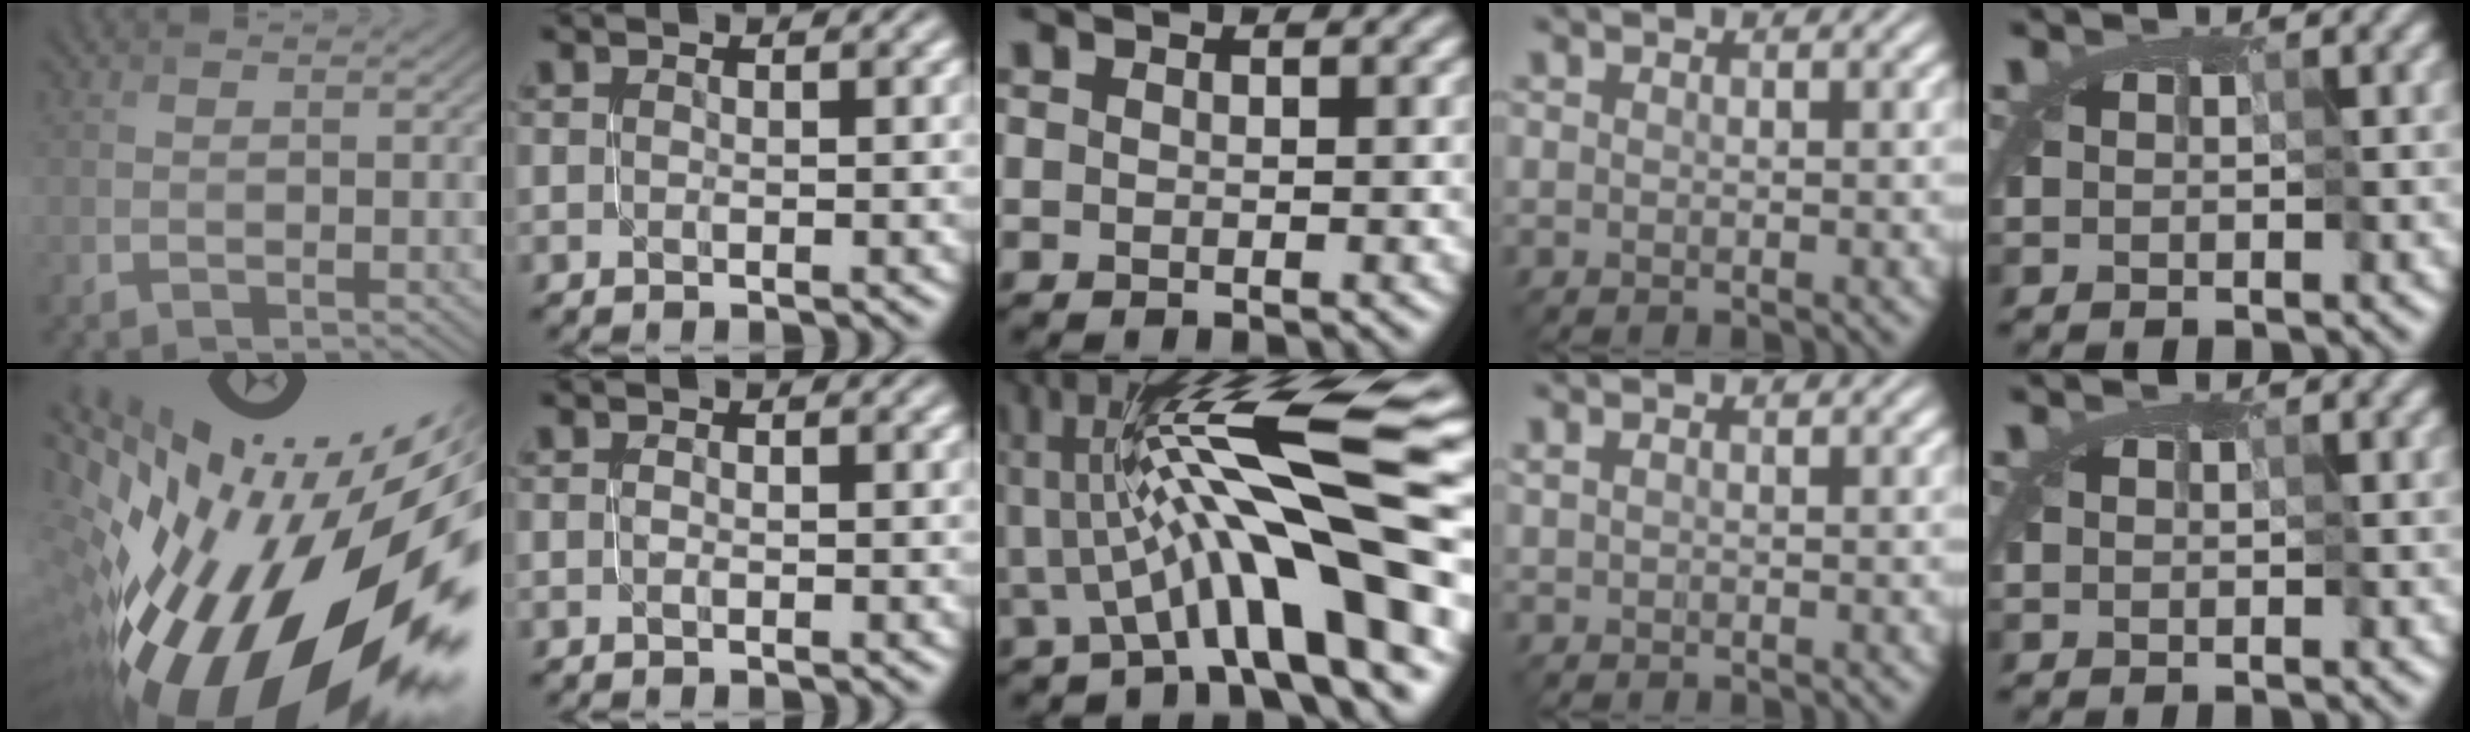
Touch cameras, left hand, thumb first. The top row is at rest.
{"thumb": {"total": 21.8, "force": [-5.1, 9.2, 19.1], "torque": [-0.306, -0.057, -0.079]}, "middle": {"total": 12.8, "force": [0.8, 2.2, 12.6], "torque": [-0.196, 0.021, 0.010]}, "ring": {"total": 0.5, "force": [0.3, 0.2, 0.4], "torque": [-0.012, 0.002, 0.005]}}